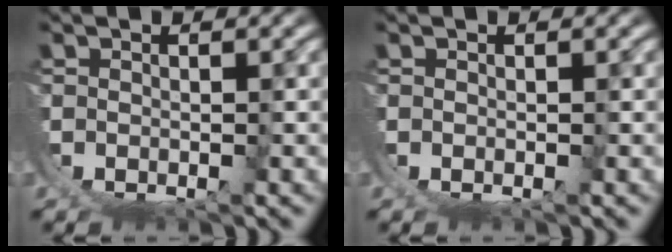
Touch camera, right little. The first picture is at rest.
{"total": 0.0}